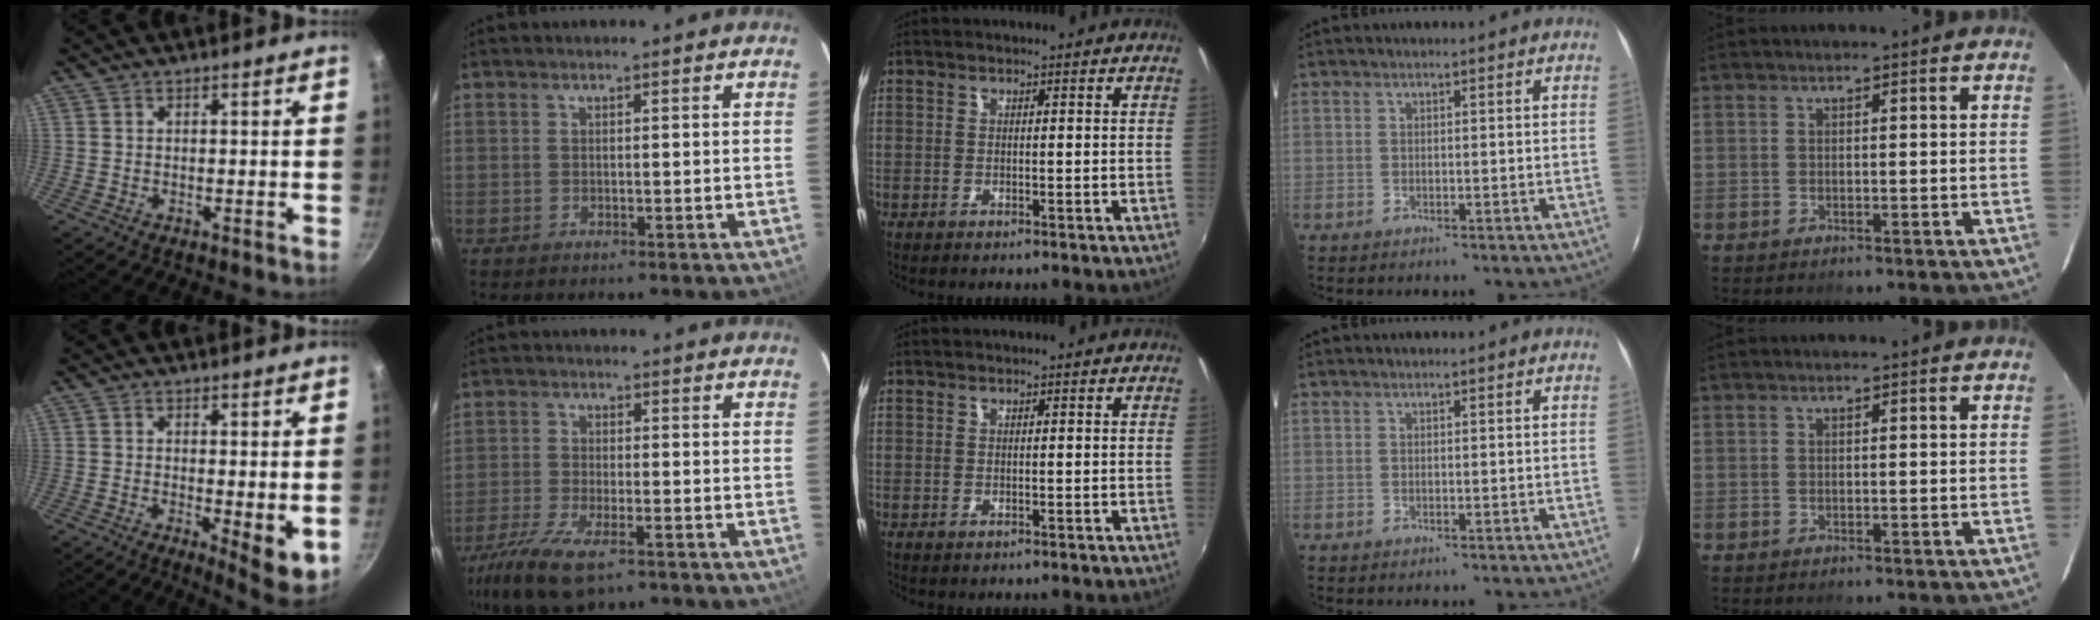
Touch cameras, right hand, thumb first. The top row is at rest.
{"thumb": {"total": 6.7, "force": [0.0, 2.1, 6.3], "torque": [-0.081, -0.020, 0.003]}, "index": {"total": 11.9, "force": [-7.9, 4.0, 8.0], "torque": [-0.192, -0.038, -0.149]}}